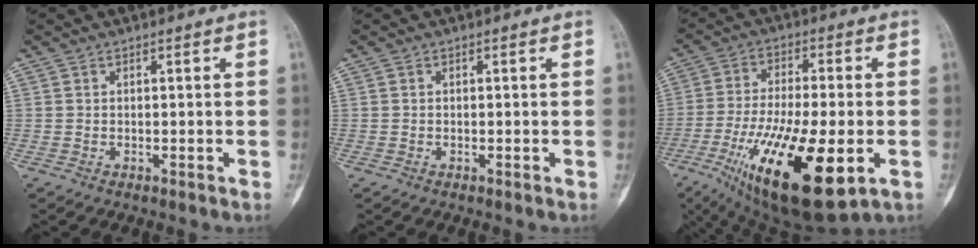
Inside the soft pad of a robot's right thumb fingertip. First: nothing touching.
{"total": 0.0}
{"total": 23.7, "force": [-7.8, 7.9, 21.0], "torque": [-0.395, -0.021, -0.115]}